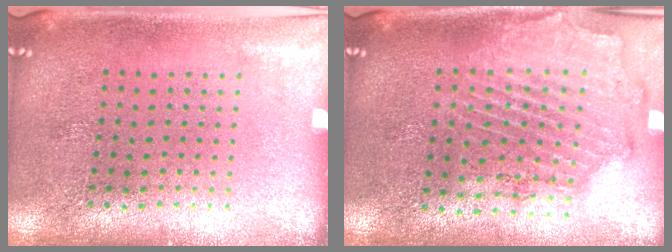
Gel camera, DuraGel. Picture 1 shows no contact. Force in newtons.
{"total": 1.9, "press": 1.7, "slide": 0.9}